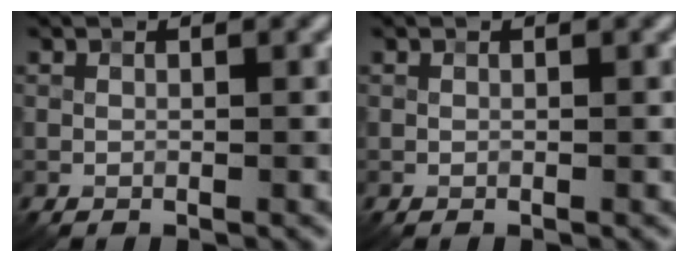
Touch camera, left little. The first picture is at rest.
{"total": 0.0}